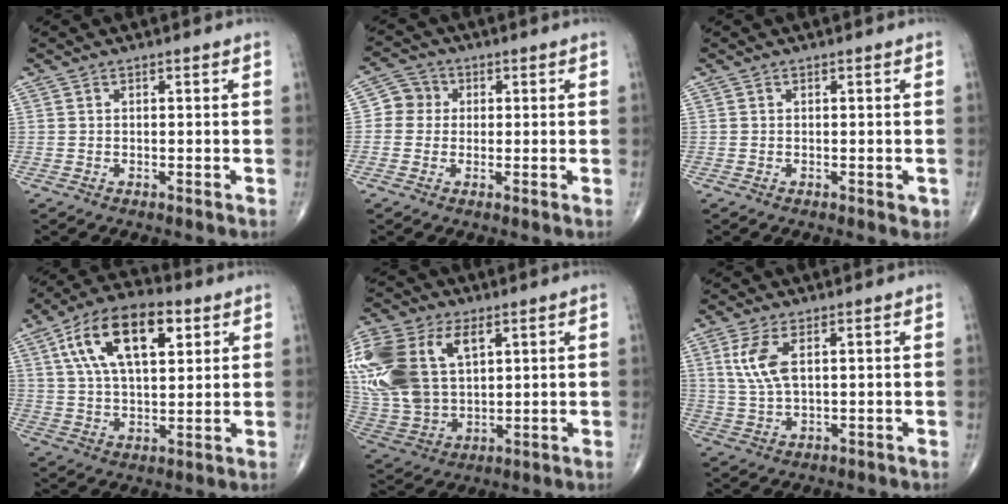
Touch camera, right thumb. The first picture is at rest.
{"total": 4.5, "force": [0.3, 4.3, 1.2], "torque": [0.007, 0.009, -0.006]}
{"total": 1.2, "force": [-0.3, 0.7, 1.0], "torque": [-0.003, -0.001, -0.005]}
{"total": 17.5, "force": [6.7, 8.5, 13.7], "torque": [-0.226, 0.000, 0.115]}
{"total": 25.8, "force": [8.2, 16.2, 18.3], "torque": [-0.437, 0.013, 0.166]}
{"total": 6.7, "force": [2.2, 2.8, 5.7], "torque": [-0.132, -0.003, 0.052]}